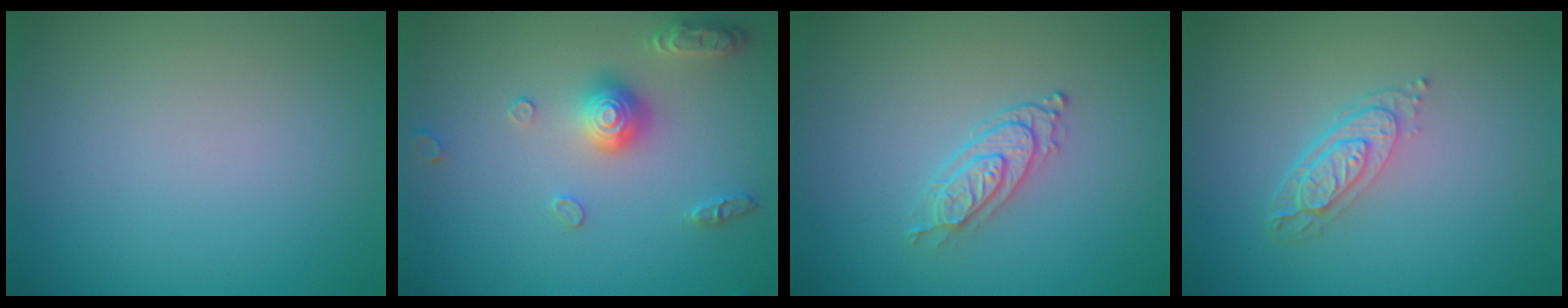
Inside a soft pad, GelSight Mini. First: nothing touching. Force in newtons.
{"total": 2.9, "press": 2.9, "slide": 0.2}
{"total": 2.5, "press": 2.0, "slide": 1.5}
{"total": 3.2, "press": 2.4, "slide": 2.2}